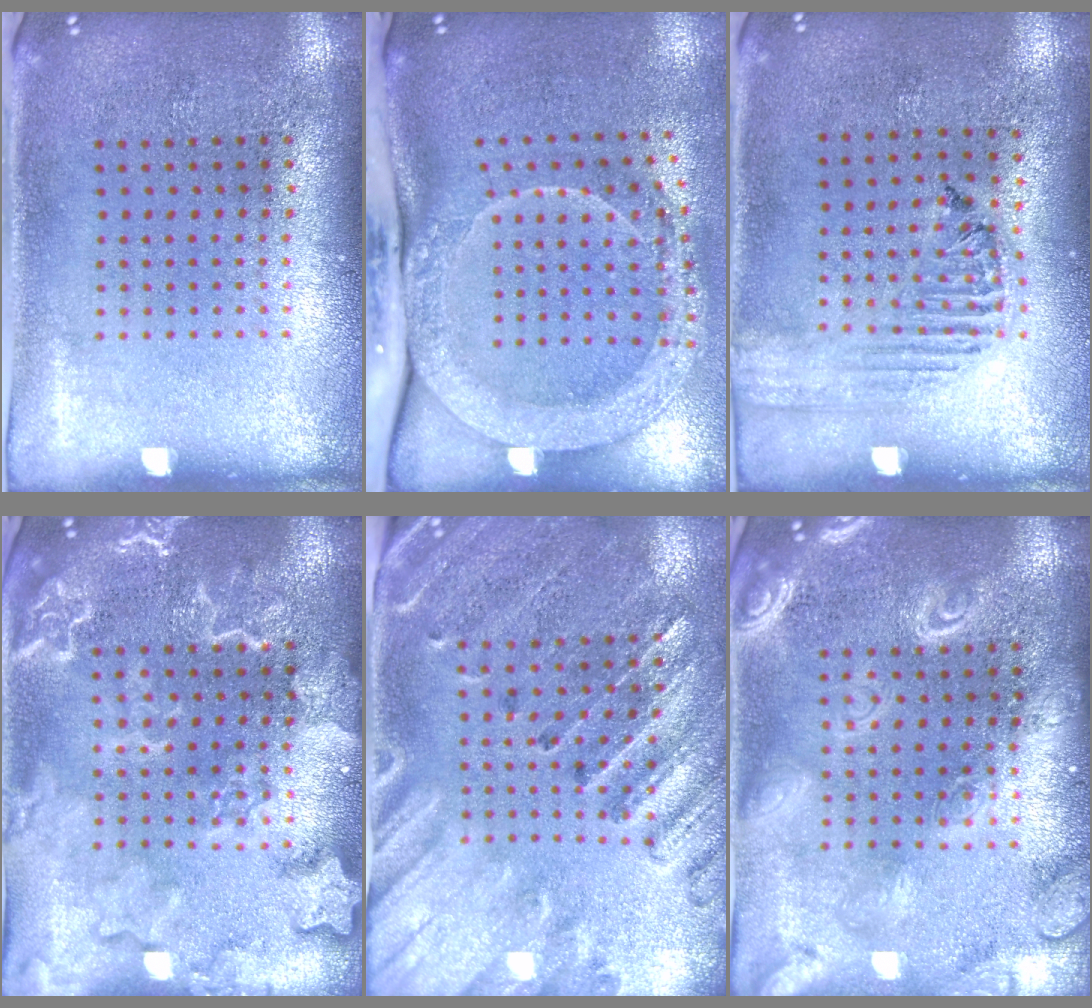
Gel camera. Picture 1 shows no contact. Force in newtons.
{"total": 2.4, "press": 2.1, "slide": 1.1}
{"total": 1.6, "press": 1.6, "slide": 0.3}
{"total": 2.8, "press": 2.8, "slide": 0.4}
{"total": 2.6, "press": 2.4, "slide": 1.1}
{"total": 3.7, "press": 3.7, "slide": 0.5}